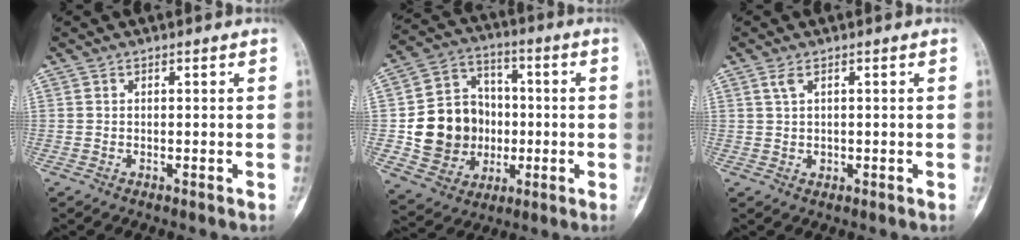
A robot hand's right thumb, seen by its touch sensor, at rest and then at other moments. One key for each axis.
{"total": 16.2, "fx": -1.4, "fy": 14.2, "fz": 7.6, "tx": -0.091, "ty": 0.026, "tz": -0.010}
{"total": 2.1, "fx": 0.8, "fy": 1.2, "fz": 1.5, "tx": -0.031, "ty": -0.001, "tz": 0.018}